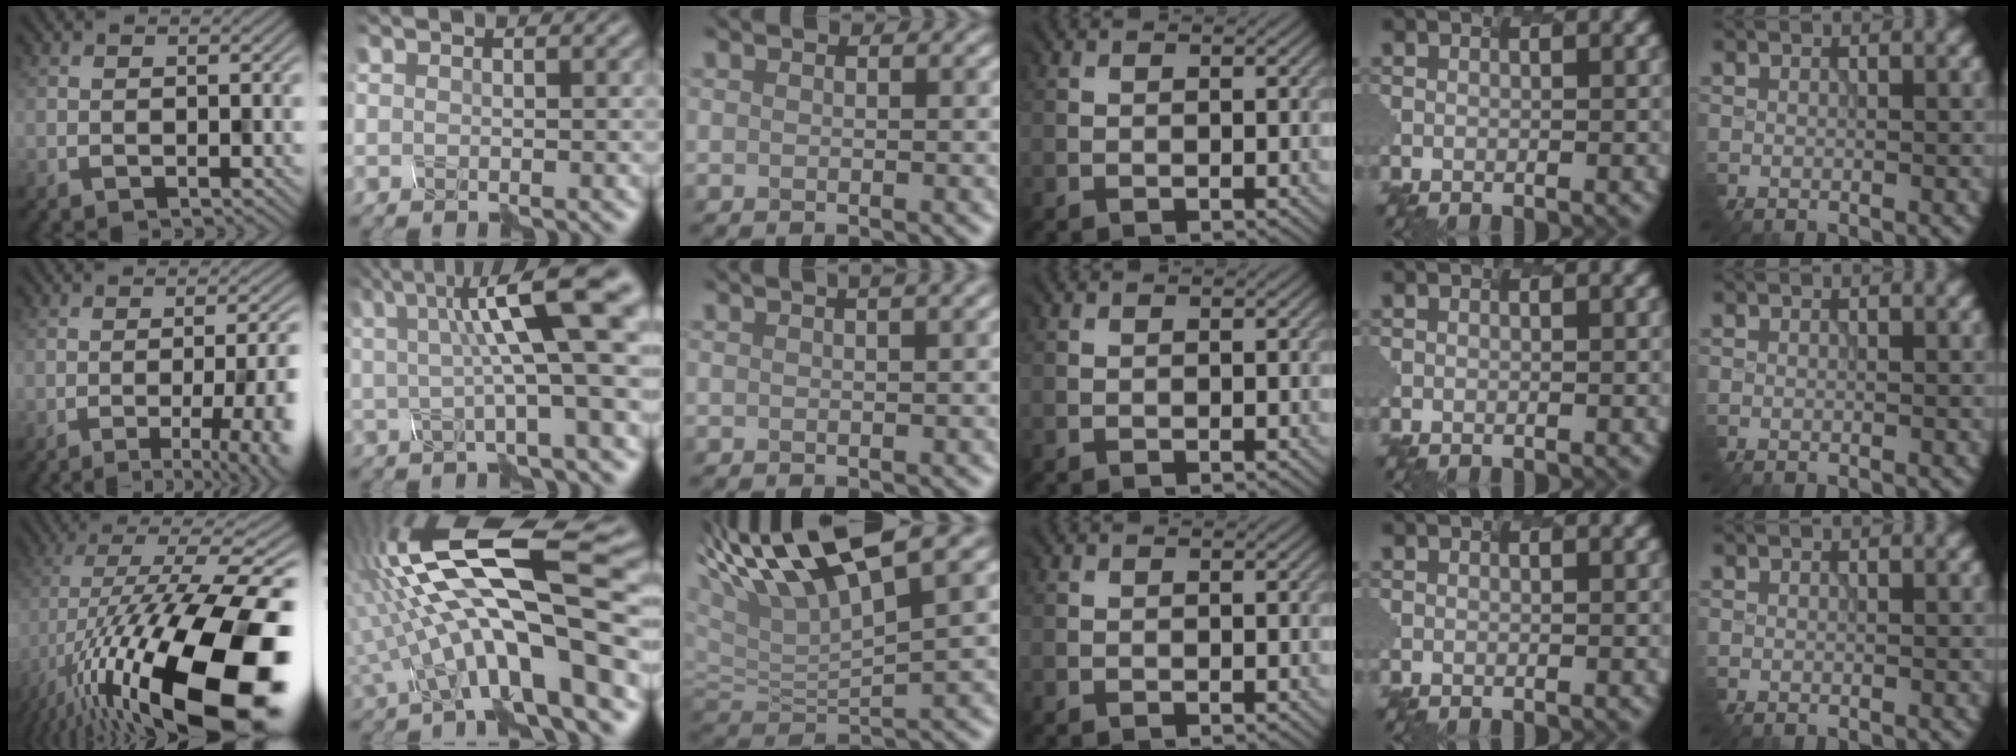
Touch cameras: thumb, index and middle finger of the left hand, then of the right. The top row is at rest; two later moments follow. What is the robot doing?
{"motion": "shake", "object": "plastic piggy bank"}